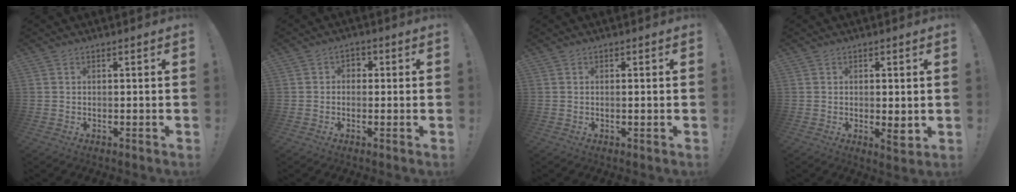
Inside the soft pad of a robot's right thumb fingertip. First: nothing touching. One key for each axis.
{"total": 2.2, "fx": -0.6, "fy": 1.9, "fz": 0.9, "tx": -0.016, "ty": 0.005, "tz": -0.012}
{"total": 0.7, "fx": -0.1, "fy": 0.0, "fz": 0.7, "tx": -0.005, "ty": -0.002, "tz": -0.003}
{"total": 3.7, "fx": -0.5, "fy": 1.2, "fz": 3.5, "tx": -0.043, "ty": -0.004, "tz": -0.007}